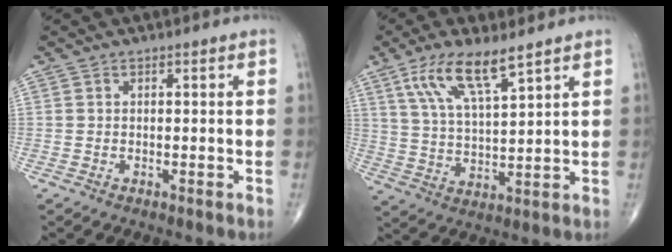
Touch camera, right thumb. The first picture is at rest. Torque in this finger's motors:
{"motor_torque": [-0.10, 0.32, 0.27, 0.18, 0.25]}